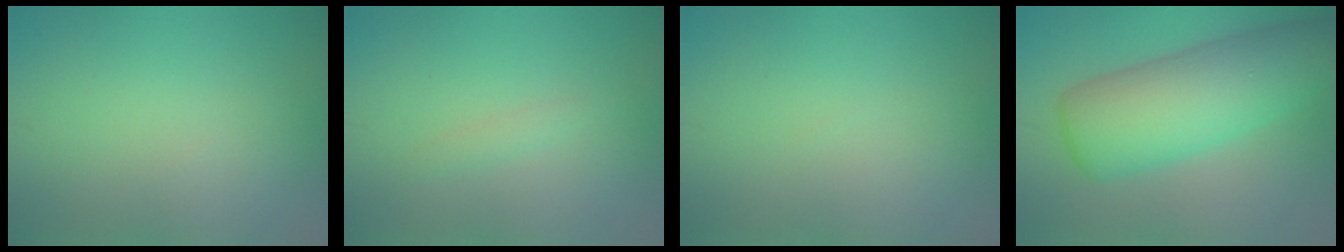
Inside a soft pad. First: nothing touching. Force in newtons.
{"total": 0.8, "press": 0.8, "slide": 0.0}
{"total": 0.0}
{"total": 8.8, "press": 8.7, "slide": 0.2}